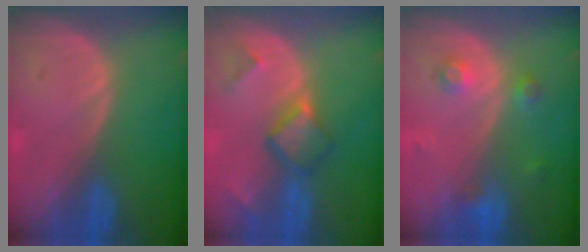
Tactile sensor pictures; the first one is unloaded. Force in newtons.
{"total": 5.5, "press": 5.0, "slide": 2.2}
{"total": 3.7, "press": 3.2, "slide": 1.8}